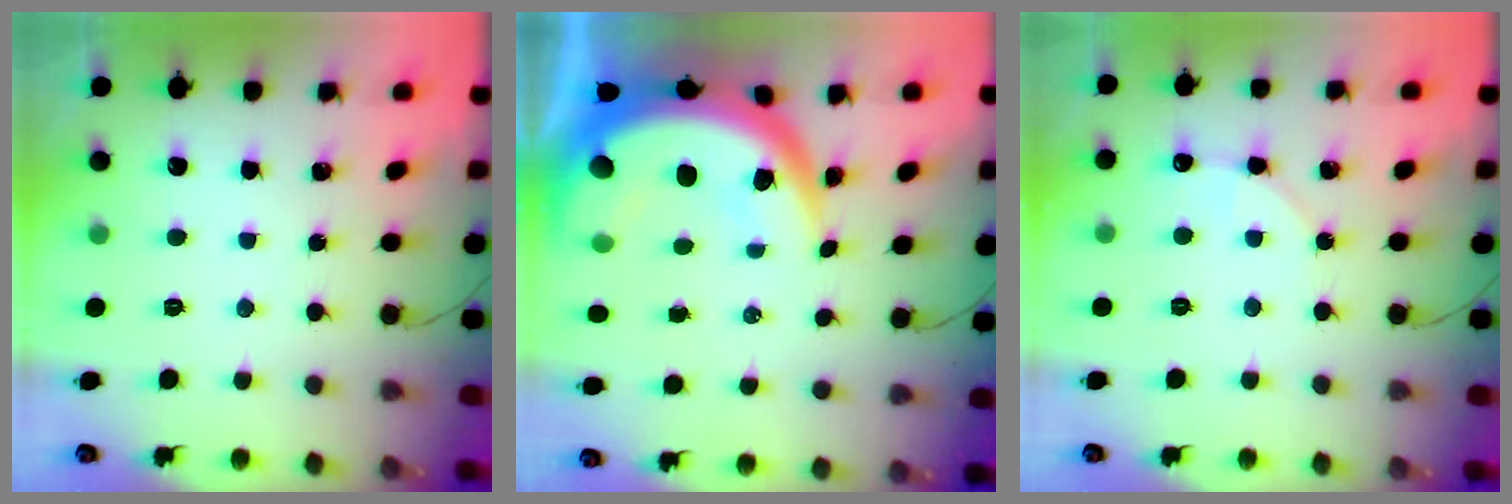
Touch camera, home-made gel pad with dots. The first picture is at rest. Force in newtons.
{"total": 16.1, "press": 16.1, "slide": 1.5}
{"total": 5.2, "press": 4.7, "slide": 2.2}